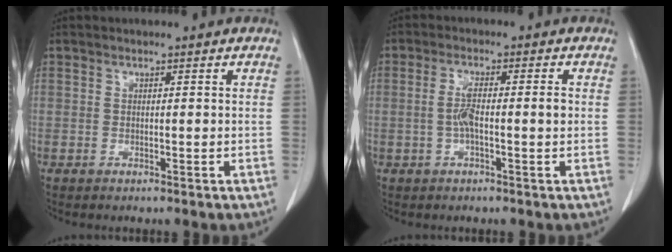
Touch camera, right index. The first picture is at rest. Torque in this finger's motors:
{"motor_torque": [0.18, 0.05, 0.13, 0.03]}